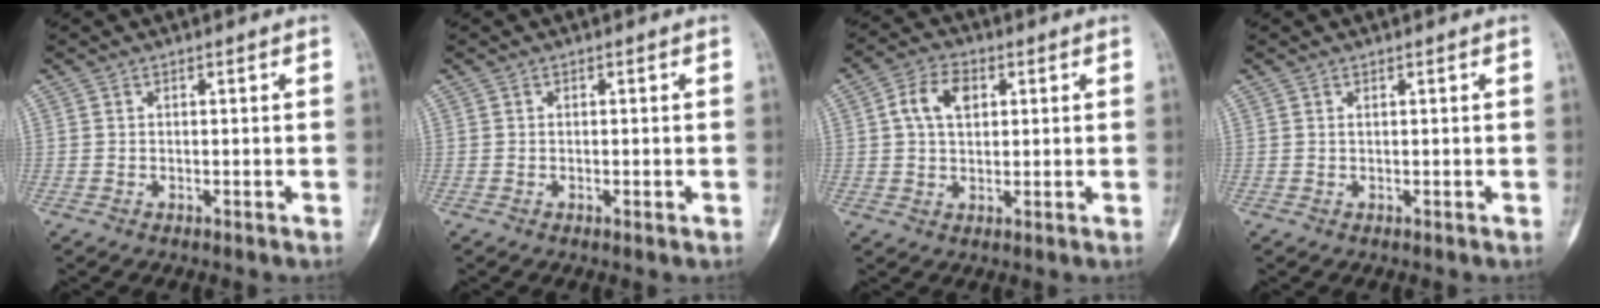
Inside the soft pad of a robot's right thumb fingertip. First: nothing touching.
{"total": 1.0, "force": [-0.3, 0.3, 0.9], "torque": [-0.013, -0.001, -0.005]}
{"total": 7.1, "force": [1.8, 4.6, 5.1], "torque": [-0.087, 0.009, 0.030]}
{"total": 0.0}